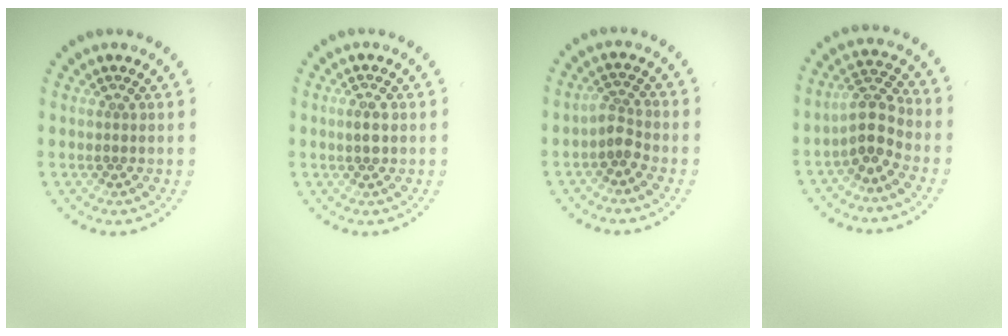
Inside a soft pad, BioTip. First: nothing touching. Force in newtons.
{"total": 1.3, "press": 1.3, "slide": 0.0}
{"total": 1.8, "press": 1.4, "slide": 1.2}
{"total": 3.0, "press": 2.6, "slide": 1.5}